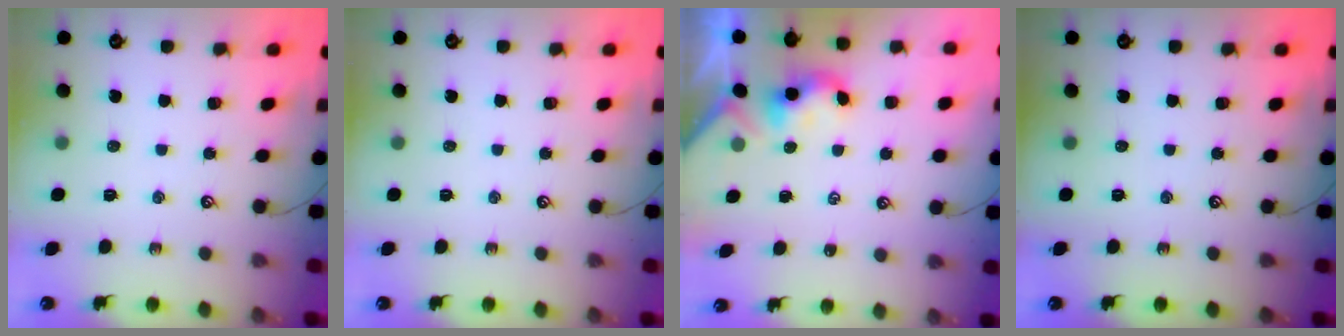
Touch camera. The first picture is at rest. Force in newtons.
{"total": 0.0}
{"total": 2.2, "press": 2.2, "slide": 0.2}
{"total": 0.0}